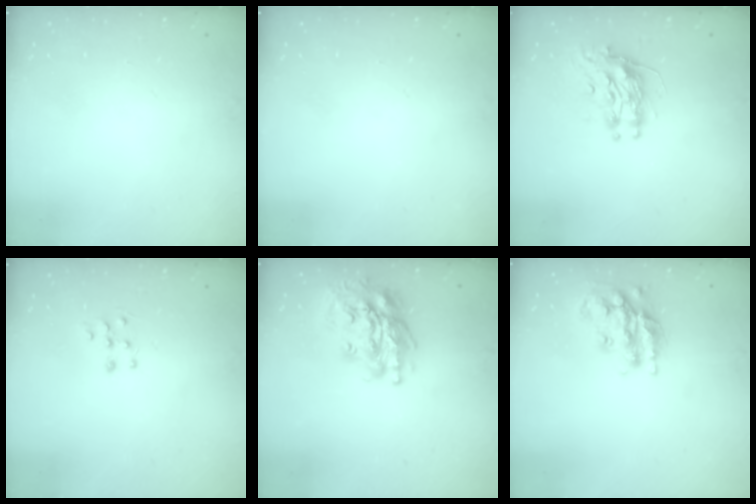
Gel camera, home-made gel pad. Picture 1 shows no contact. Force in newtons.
{"total": 0.0}
{"total": 9.6, "press": 9.6, "slide": 0.3}
{"total": 6.4, "press": 6.3, "slide": 0.8}
{"total": 18.0, "press": 17.9, "slide": 2.1}
{"total": 18.7, "press": 18.6, "slide": 1.5}